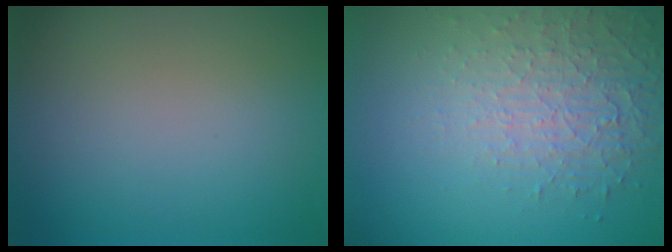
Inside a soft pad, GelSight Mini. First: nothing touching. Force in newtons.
{"total": 4.8, "press": 3.2, "slide": 3.6}